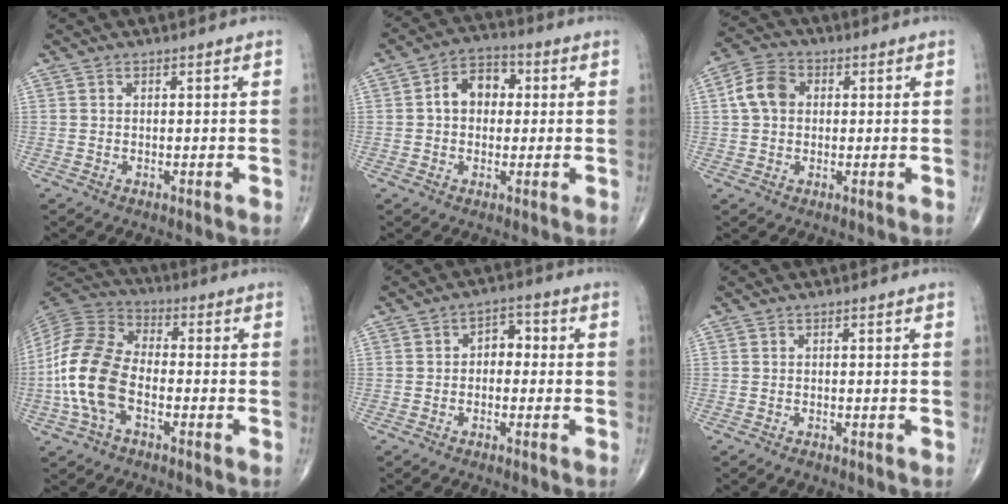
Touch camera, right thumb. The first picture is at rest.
{"total": 7.9, "force": [0.9, 5.8, 5.3], "torque": [-0.061, 0.021, 0.006]}
{"total": 7.1, "force": [1.0, 5.5, 4.5], "torque": [-0.077, 0.016, 0.011]}
{"total": 14.8, "force": [-3.5, 8.7, 11.4], "torque": [-0.242, 0.032, -0.076]}
{"total": 4.0, "force": [-0.3, 2.9, 2.8], "torque": [-0.020, 0.018, -0.018]}
{"total": 0.8, "force": [-0.5, 0.3, 0.5], "torque": [-0.007, -0.001, -0.009]}